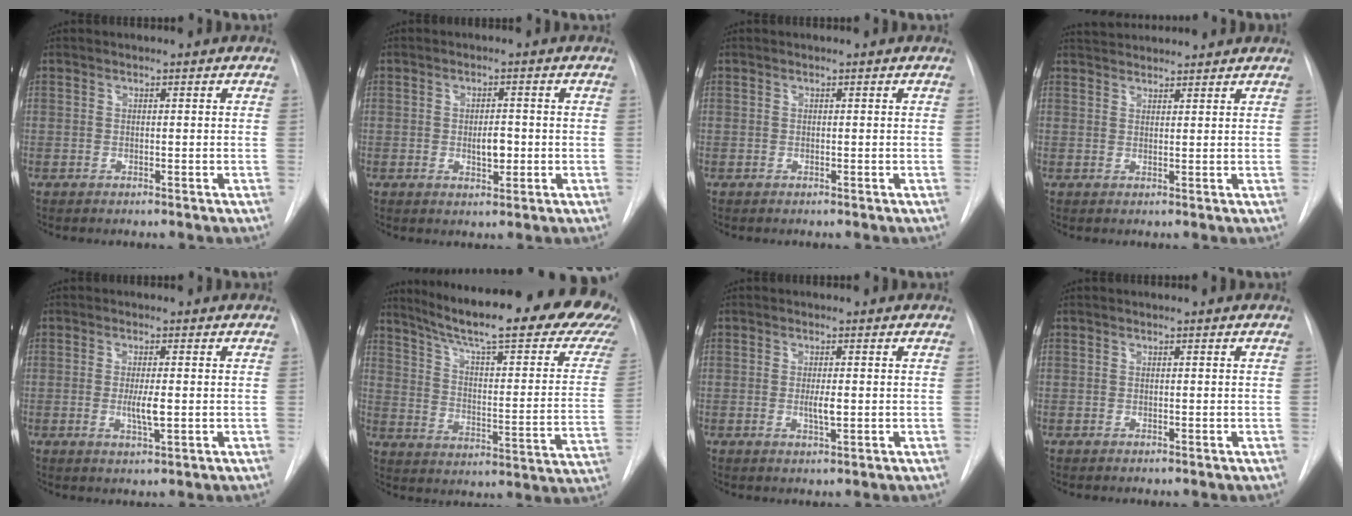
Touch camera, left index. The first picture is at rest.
{"total": 3.2, "force": [-0.7, 1.4, 2.8], "torque": [-0.044, -0.005, -0.008]}
{"total": 0.0}
{"total": 6.3, "force": [6.1, 0.9, 1.4], "torque": [-0.024, 0.033, 0.088]}
{"total": 3.3, "force": [-0.5, 0.5, 3.2], "torque": [-0.060, -0.010, -0.009]}
{"total": 29.7, "force": [24.1, 3.7, 17.0], "torque": [-0.232, -0.074, 0.303]}
{"total": 2.2, "force": [-0.4, 0.4, 2.1], "torque": [-0.040, -0.008, -0.006]}
{"total": 0.0}